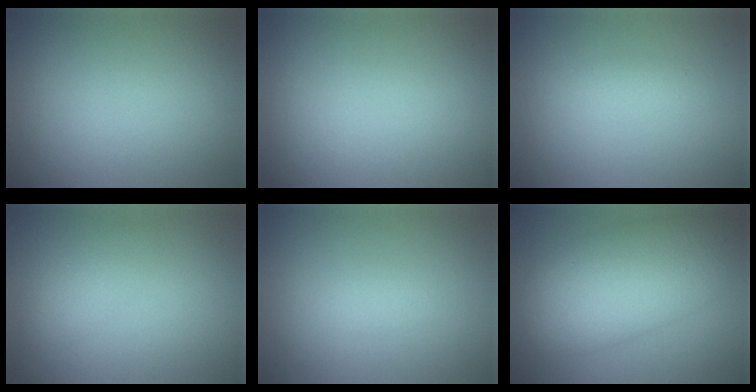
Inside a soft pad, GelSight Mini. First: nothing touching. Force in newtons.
{"total": 0.0}
{"total": 1.4, "press": 1.4, "slide": 0.1}
{"total": 1.9, "press": 1.9, "slide": 0.0}
{"total": 0.9, "press": 0.9, "slide": 0.0}
{"total": 9.3, "press": 9.3, "slide": 0.2}